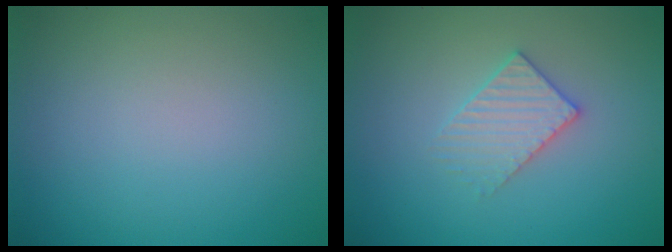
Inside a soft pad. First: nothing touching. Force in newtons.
{"total": 2.7, "press": 2.7, "slide": 0.5}